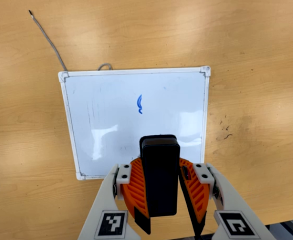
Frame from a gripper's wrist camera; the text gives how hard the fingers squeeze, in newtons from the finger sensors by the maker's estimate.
{"total": 7.9, "left": 8.4, "right": 7.4}